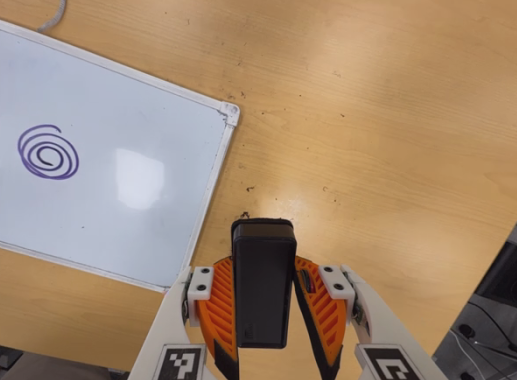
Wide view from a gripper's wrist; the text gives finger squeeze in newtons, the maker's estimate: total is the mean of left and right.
{"total": 3.2, "left": 2.2, "right": 4.3}